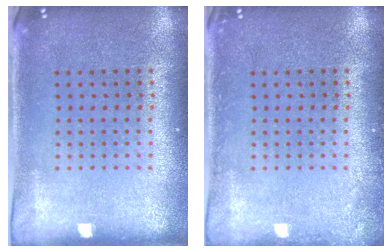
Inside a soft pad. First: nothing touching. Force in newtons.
{"total": 1.1, "press": 1.1, "slide": 0.1}